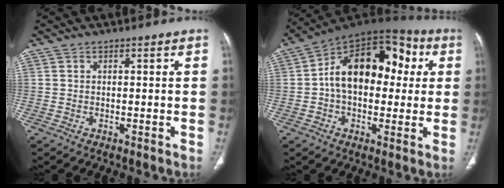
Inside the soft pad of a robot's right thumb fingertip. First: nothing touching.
{"total": 19.8, "force": [2.4, 12.7, 14.9], "torque": [-0.193, 0.039, 0.028]}